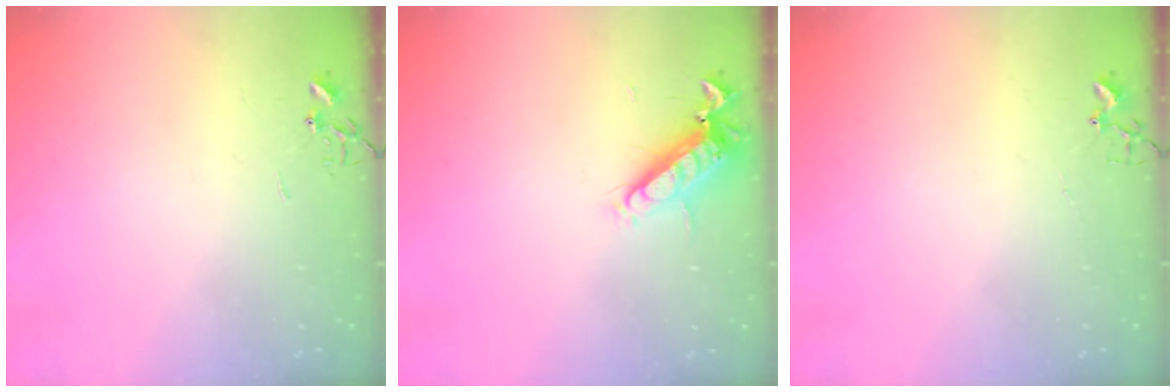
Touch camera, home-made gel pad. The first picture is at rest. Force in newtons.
{"total": 12.5, "press": 12.4, "slide": 1.4}
{"total": 2.4, "press": 2.4, "slide": 0.3}